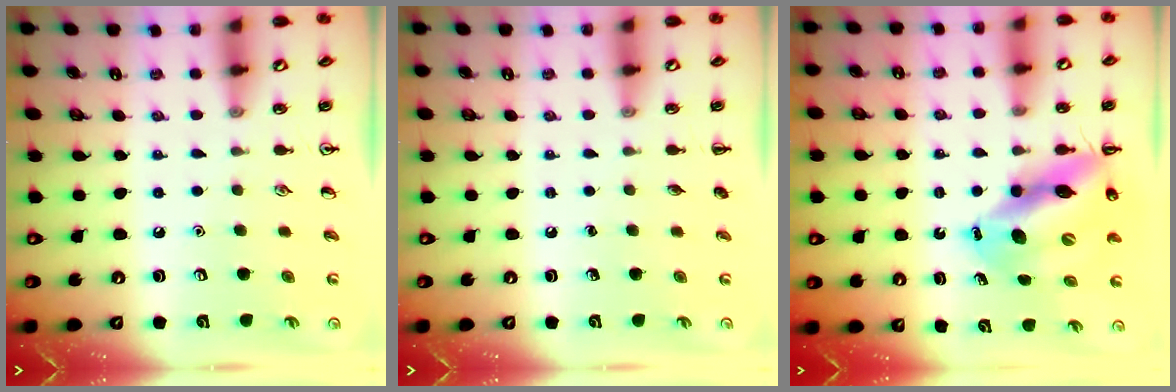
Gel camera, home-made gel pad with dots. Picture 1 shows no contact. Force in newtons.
{"total": 0.0}
{"total": 15.3, "press": 14.5, "slide": 4.7}